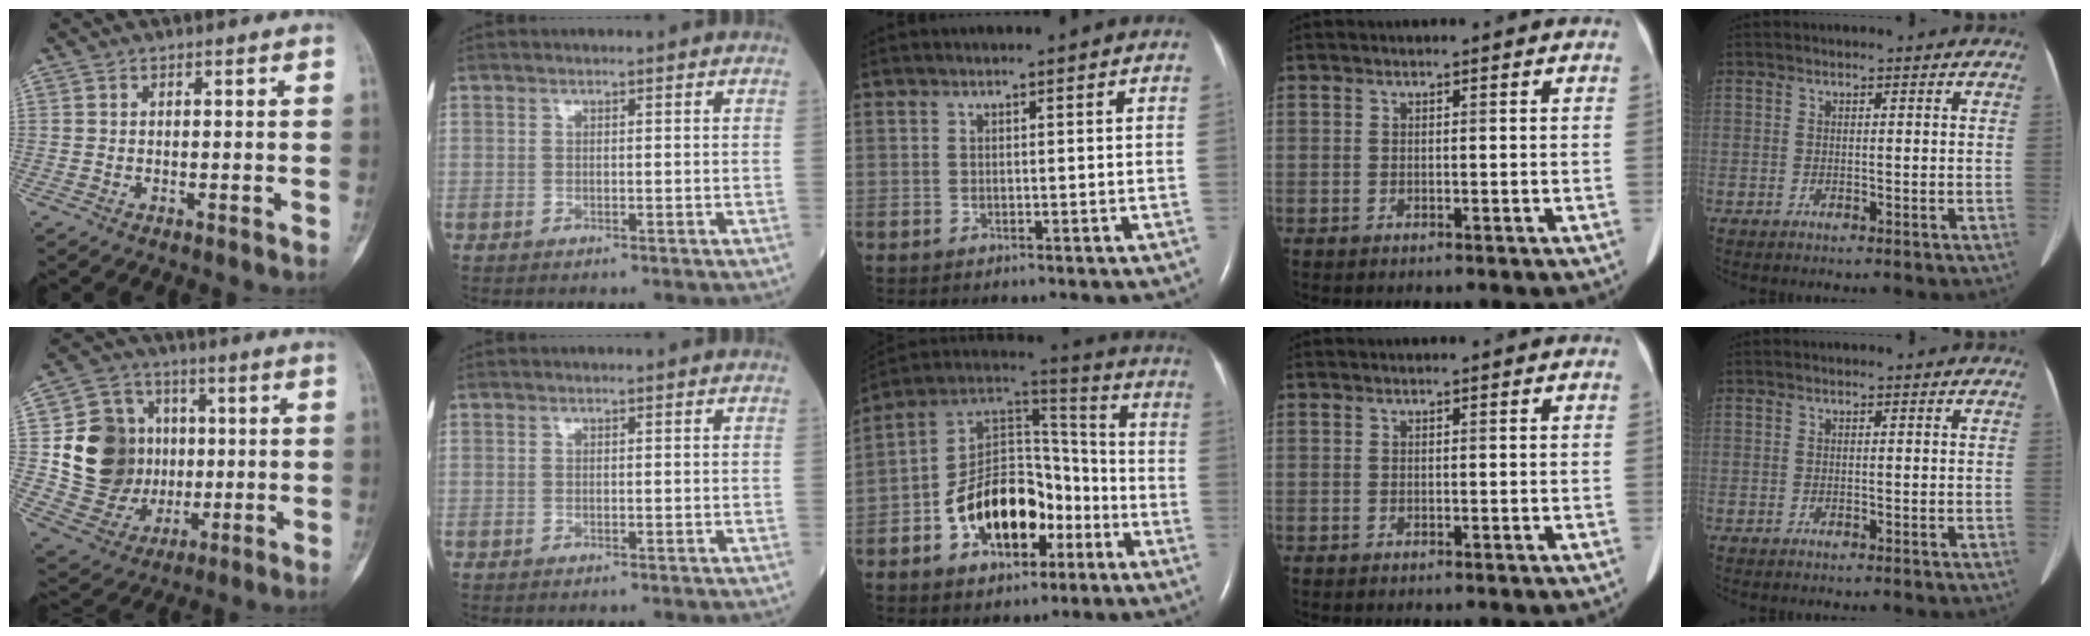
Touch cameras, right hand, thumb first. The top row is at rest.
{"thumb": {"total": 17.4, "force": [1.3, 15.1, 8.5], "torque": [-0.104, 0.011, 0.043]}, "middle": {"total": 15.2, "force": [-6.1, 8.8, 10.8], "torque": [-0.203, 0.033, -0.098]}}